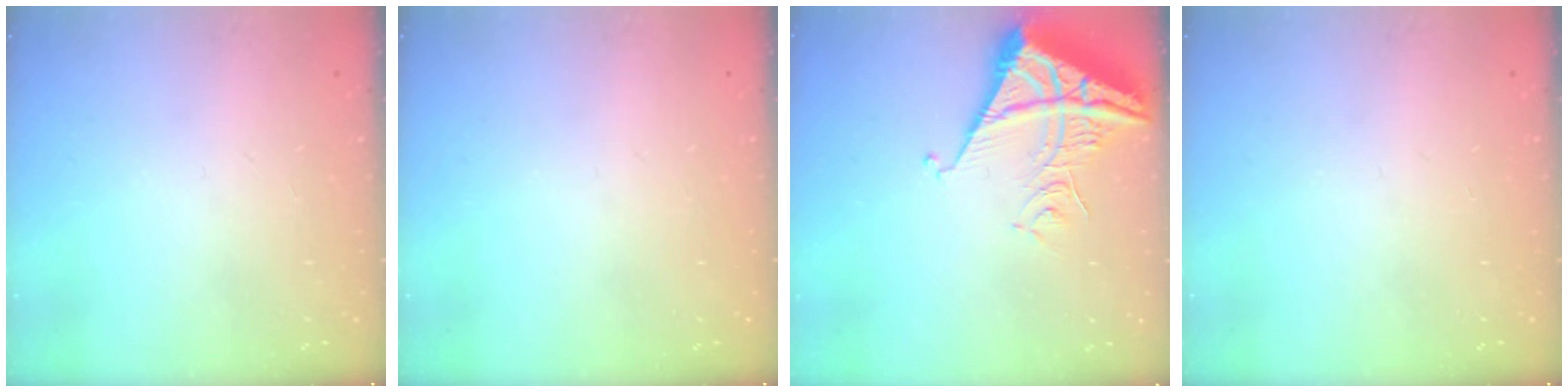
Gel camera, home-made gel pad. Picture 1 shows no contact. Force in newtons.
{"total": 0.0}
{"total": 9.1, "press": 9.1, "slide": 1.0}
{"total": 0.0}